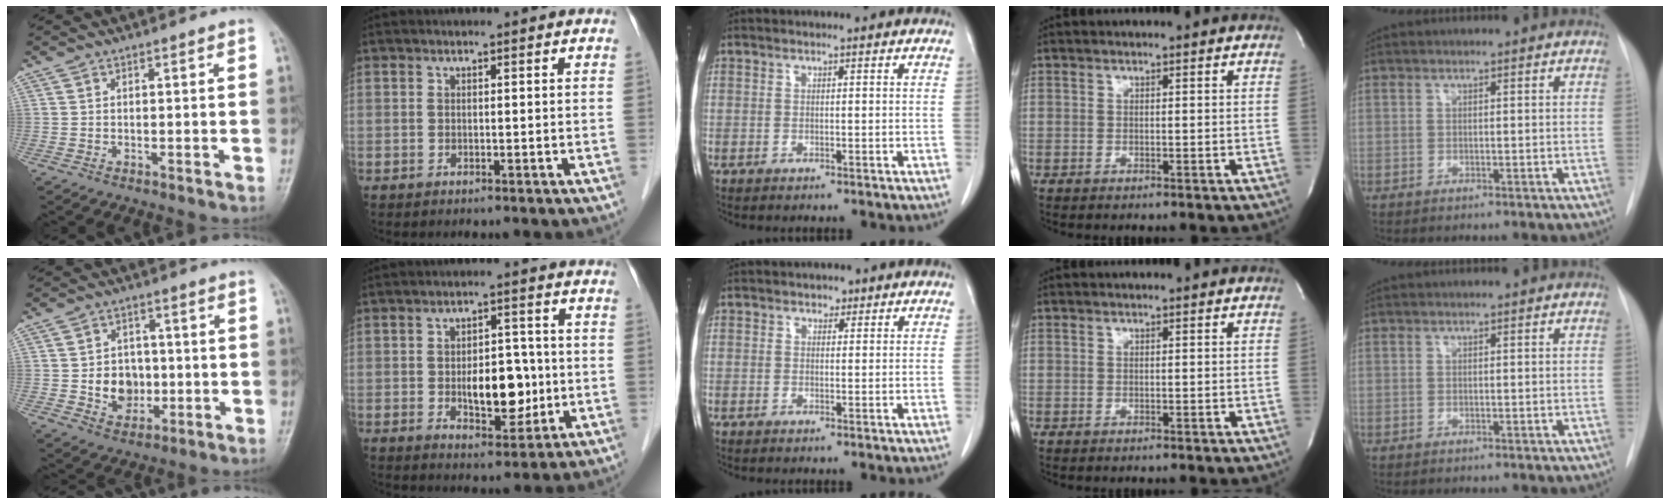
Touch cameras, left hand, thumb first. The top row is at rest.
{"thumb": {"total": 7.8, "force": [-0.8, 6.5, 4.2], "torque": [-0.029, 0.008, -0.010]}, "index": {"total": 7.8, "force": [-1.0, 3.9, 6.7], "torque": [-0.101, 0.000, -0.009]}, "middle": {"total": 1.3, "force": [0.8, 0.9, 0.3], "torque": [-0.002, -0.001, 0.010]}}